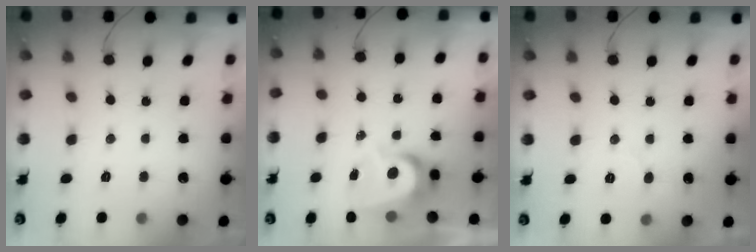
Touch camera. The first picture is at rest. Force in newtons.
{"total": 6.8, "press": 6.7, "slide": 0.4}
{"total": 5.0, "press": 4.9, "slide": 0.5}